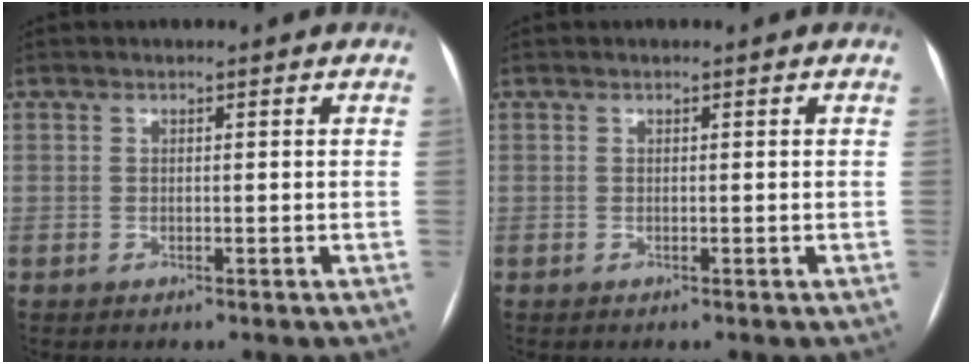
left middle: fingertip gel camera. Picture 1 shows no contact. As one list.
[{"total": 0.0}]